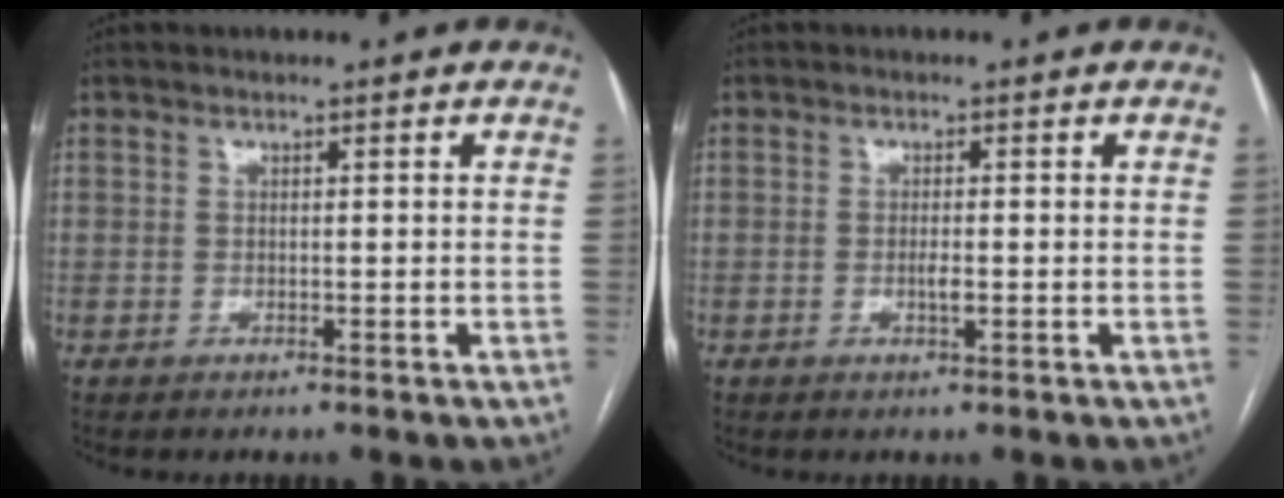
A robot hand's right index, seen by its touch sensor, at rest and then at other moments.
{"total": 1.7, "force": [-0.4, 0.3, 1.6], "torque": [-0.032, -0.002, -0.006]}